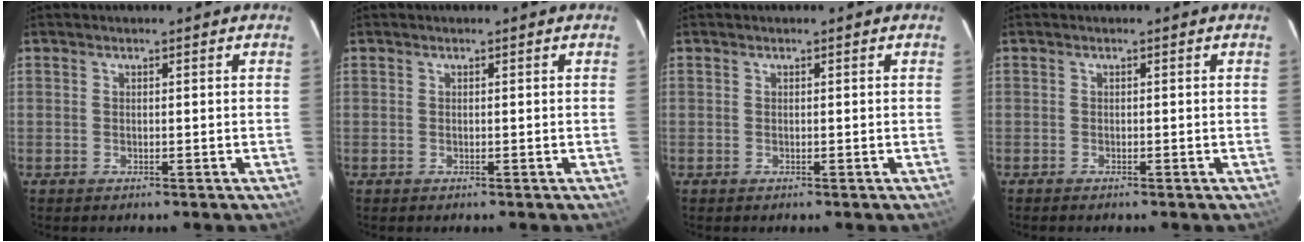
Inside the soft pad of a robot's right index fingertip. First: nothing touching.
{"total": 0.0}
{"total": 0.0}
{"total": 0.7, "force": [-0.6, 0.2, 0.1], "torque": [-0.006, -0.002, -0.012]}